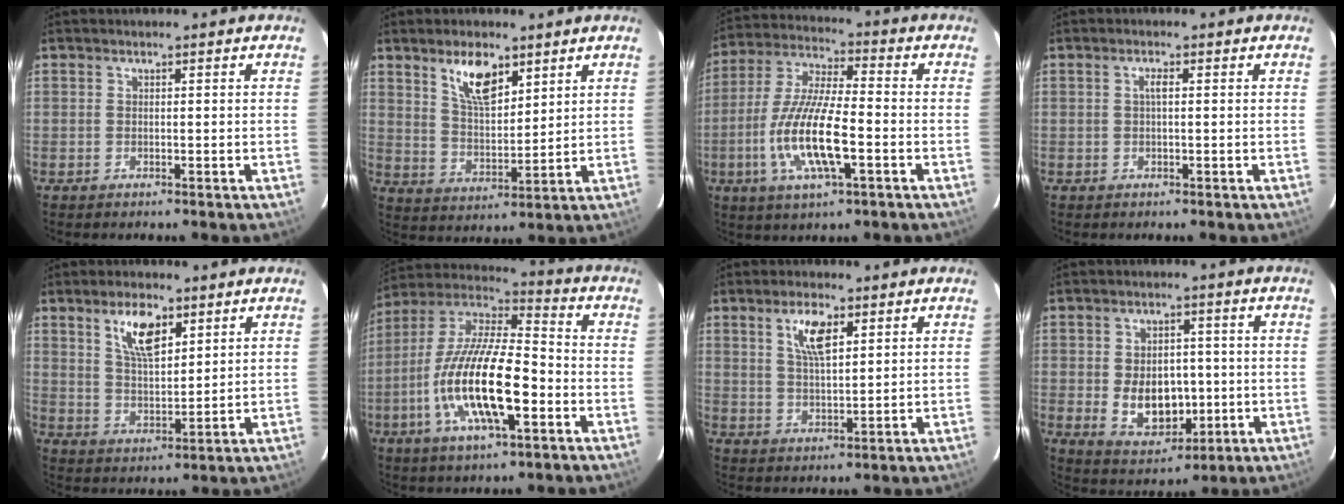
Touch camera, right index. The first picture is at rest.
{"total": 9.0, "force": [5.6, 3.8, 5.9], "torque": [-0.101, 0.003, 0.109]}
{"total": 15.1, "force": [-4.5, 3.8, 13.9], "torque": [-0.290, -0.009, -0.086]}
{"total": 1.3, "force": [0.1, 0.2, 1.3], "torque": [-0.024, 0.004, 0.000]}
{"total": 8.5, "force": [4.6, 3.6, 6.1], "torque": [-0.107, 0.007, 0.091]}
{"total": 20.0, "force": [-6.0, 6.1, 18.0], "torque": [-0.353, -0.015, -0.120]}
{"total": 6.6, "force": [3.2, 2.5, 5.2], "torque": [-0.094, 0.006, 0.062]}
{"total": 10.0, "force": [-1.1, 7.0, 7.0], "torque": [-0.138, -0.004, 0.003]}